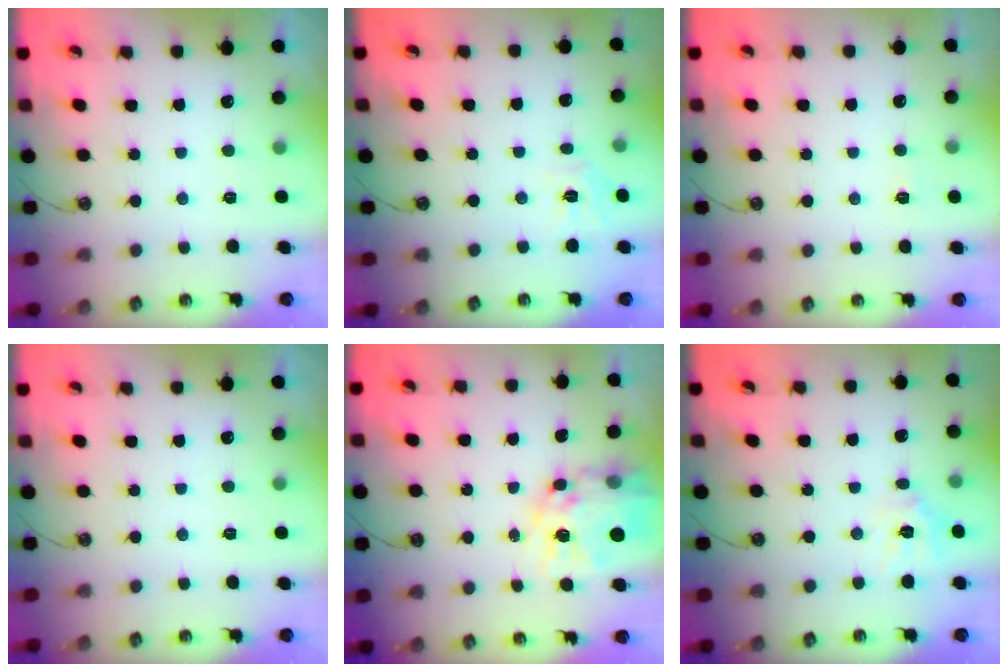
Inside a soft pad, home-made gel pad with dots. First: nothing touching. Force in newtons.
{"total": 5.4, "press": 5.4, "slide": 0.5}
{"total": 2.7, "press": 2.7, "slide": 0.3}
{"total": 0.0}
{"total": 15.0, "press": 14.9, "slide": 1.5}
{"total": 9.5, "press": 9.5, "slide": 0.9}